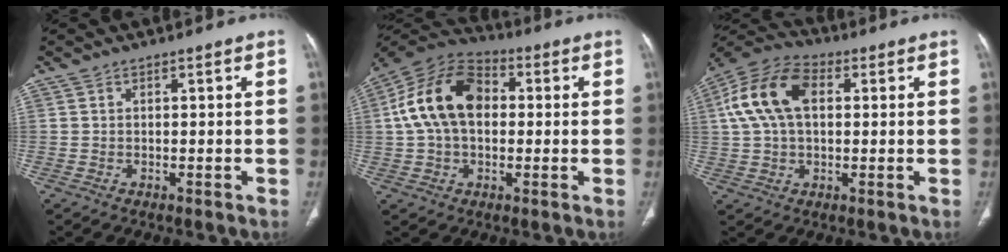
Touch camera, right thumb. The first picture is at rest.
{"total": 15.8, "force": [1.7, 10.4, 11.7], "torque": [-0.209, 0.033, 0.020]}
{"total": 13.8, "force": [2.9, 8.5, 10.4], "torque": [-0.209, 0.029, 0.047]}